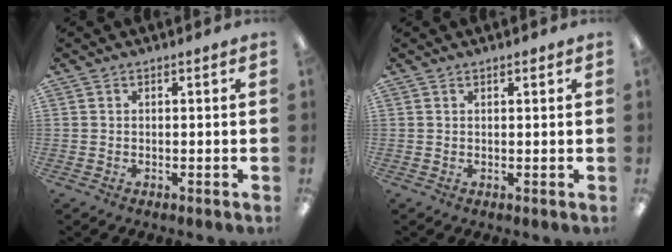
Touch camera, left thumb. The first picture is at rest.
{"total": 0.8, "force": [0.6, 0.3, 0.4], "torque": [-0.009, 0.001, 0.011]}